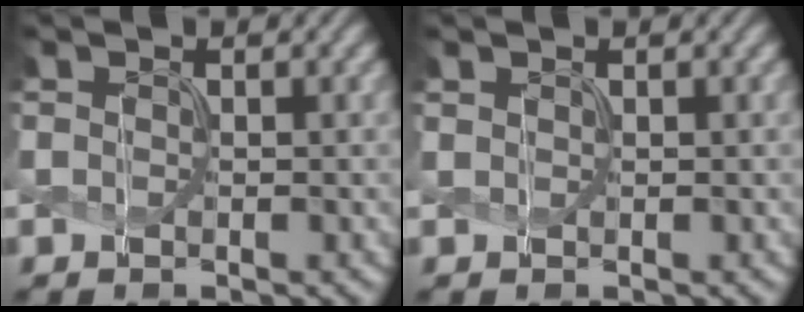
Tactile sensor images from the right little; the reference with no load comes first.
{"total": 0.0}